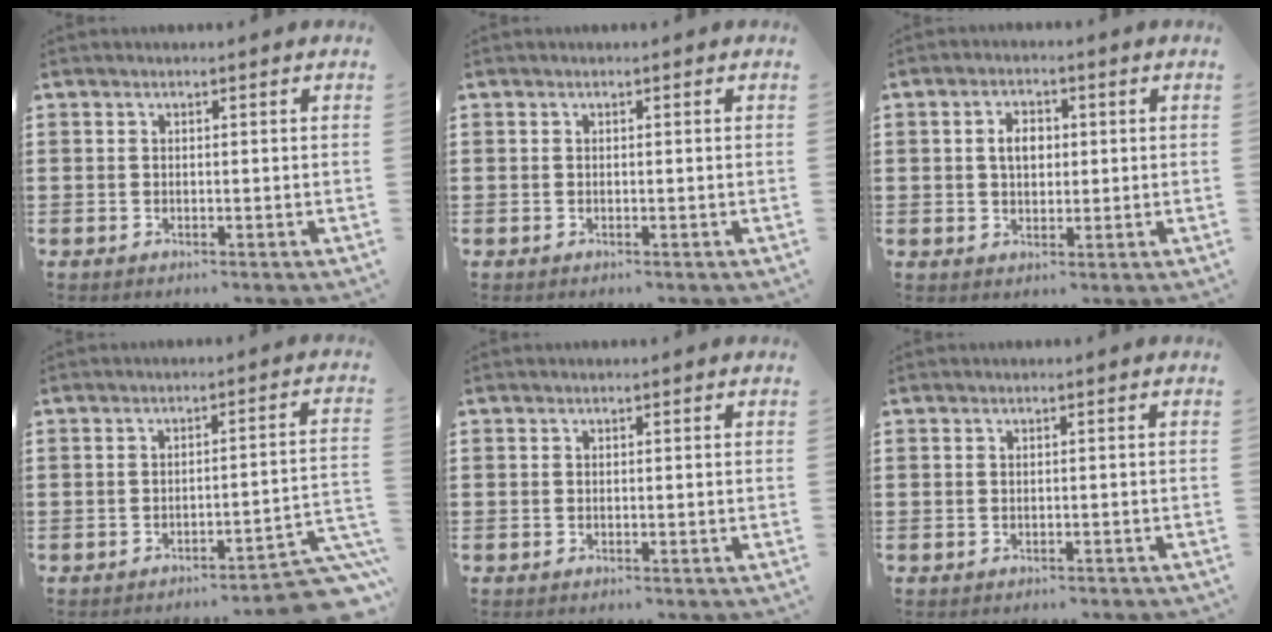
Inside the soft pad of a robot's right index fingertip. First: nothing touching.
{"total": 0.0}
{"total": 3.6, "force": [0.4, 2.4, 2.7], "torque": [-0.052, 0.008, 0.003]}
{"total": 5.6, "force": [-4.5, 0.2, 3.3], "torque": [-0.051, -0.012, -0.084]}
{"total": 0.0}
{"total": 0.5, "force": [-0.5, 0.1, 0.0], "torque": [-0.001, -0.001, -0.011]}